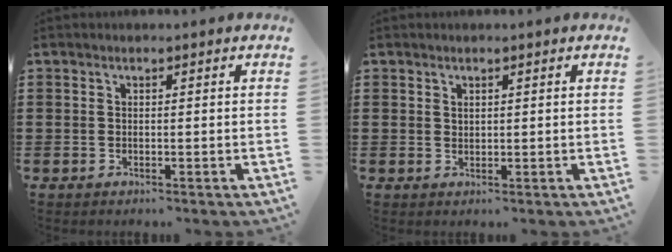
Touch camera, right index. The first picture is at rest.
{"total": 0.9, "force": [0.7, 0.5, 0.2], "torque": [-0.006, 0.003, 0.013]}